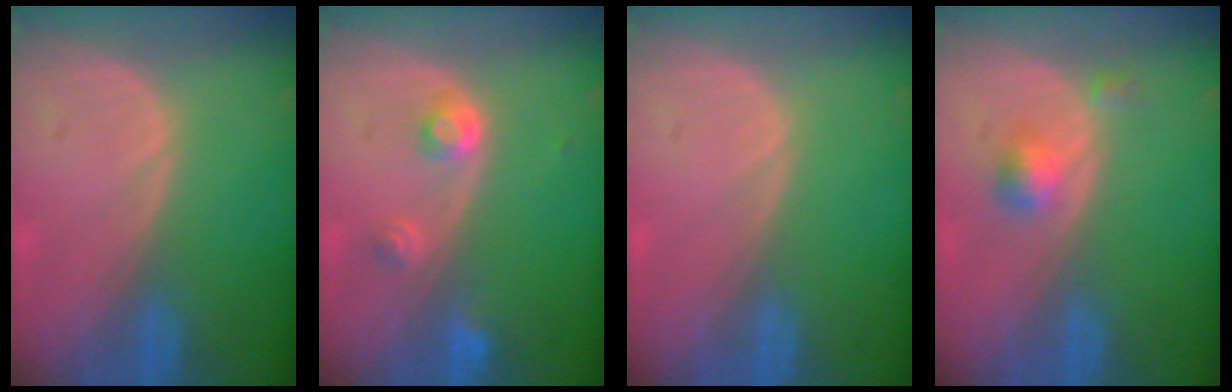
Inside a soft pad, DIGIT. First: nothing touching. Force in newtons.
{"total": 2.9, "press": 2.9, "slide": 0.5}
{"total": 0.0}
{"total": 2.6, "press": 2.4, "slide": 1.1}